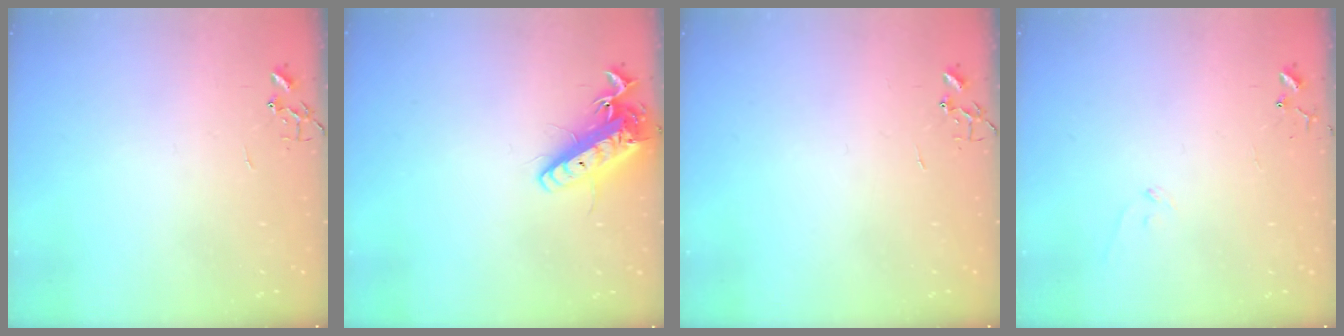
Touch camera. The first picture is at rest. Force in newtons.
{"total": 15.2, "press": 14.9, "slide": 2.9}
{"total": 0.0}
{"total": 6.6, "press": 6.5, "slide": 0.6}